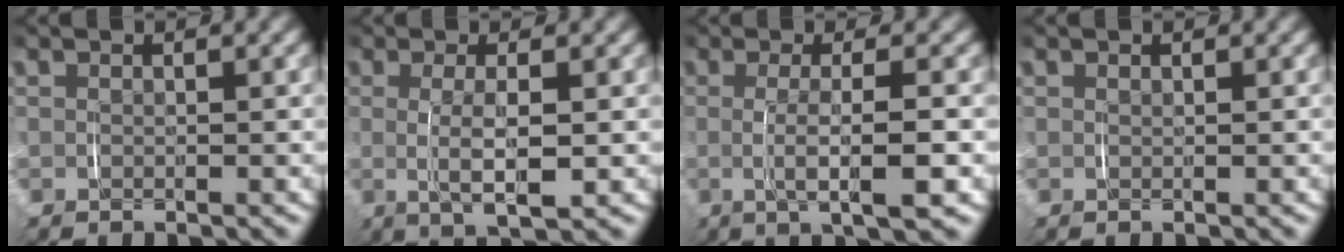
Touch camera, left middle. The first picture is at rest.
{"total": 4.2, "force": [-0.2, 1.1, 4.1], "torque": [-0.070, -0.006, 0.002]}
{"total": 4.6, "force": [-0.7, 0.5, 4.6], "torque": [-0.072, -0.003, -0.009]}
{"total": 0.0}